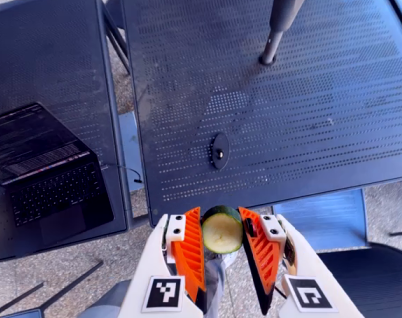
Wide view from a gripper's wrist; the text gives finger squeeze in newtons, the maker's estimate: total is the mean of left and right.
{"total": 9.5, "left": 9.2, "right": 9.9}